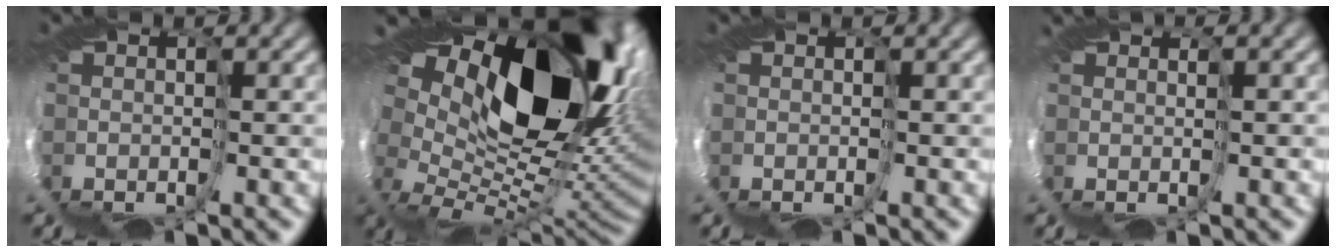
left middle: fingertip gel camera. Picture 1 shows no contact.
{"total": 16.6, "force": [10.6, 7.4, 10.5], "torque": [-0.167, -0.004, 0.212]}
{"total": 0.0}
{"total": 2.2, "force": [0.1, -1.8, -1.2], "torque": [0.031, 0.000, 0.007]}